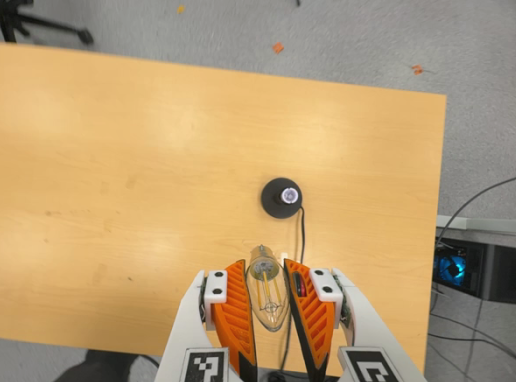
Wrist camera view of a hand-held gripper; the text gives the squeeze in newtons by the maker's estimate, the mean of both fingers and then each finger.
{"total": 11.7, "left": 11.4, "right": 12.1}